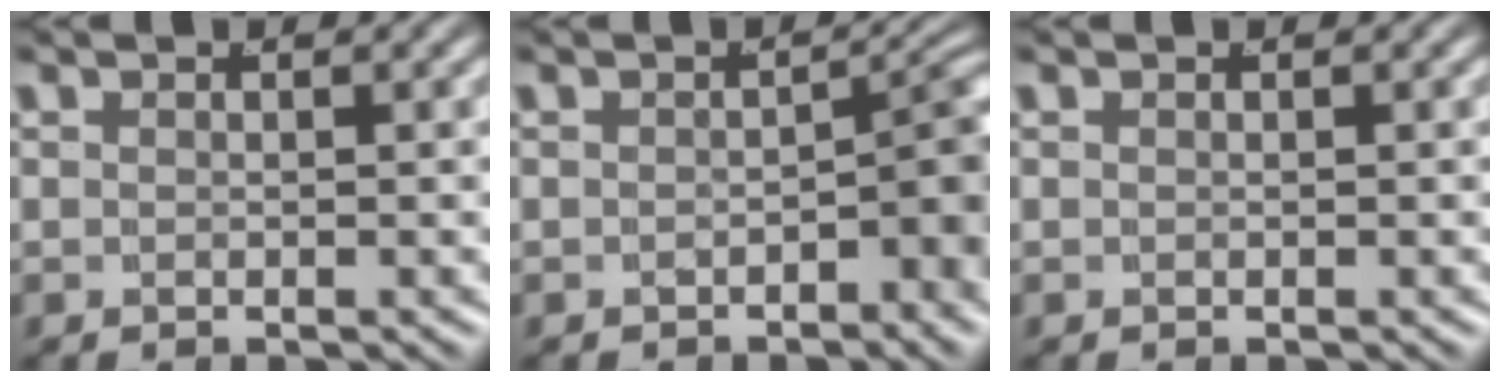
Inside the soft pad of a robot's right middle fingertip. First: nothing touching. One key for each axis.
{"total": 3.8, "fx": -1.5, "fy": 1.5, "fz": 3.1, "tx": -0.023, "ty": 0.001, "tz": -0.020}
{"total": 0.0}